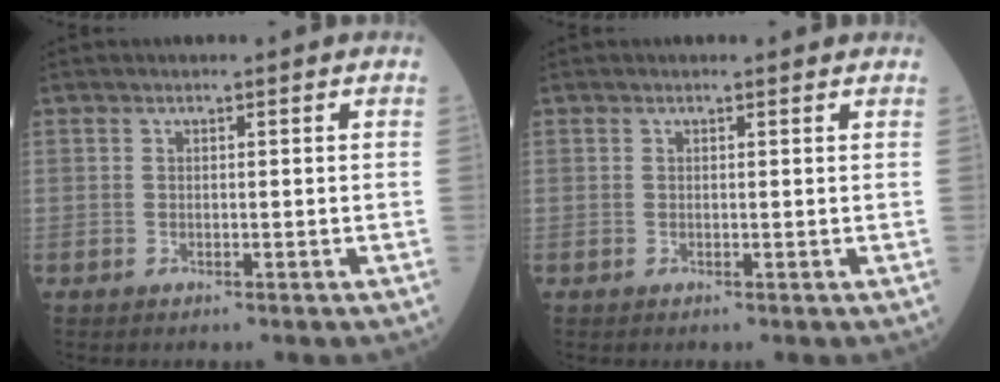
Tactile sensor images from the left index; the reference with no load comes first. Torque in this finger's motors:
{"motor_torque": [-0.16, -0.11, -0.06, -0.01]}